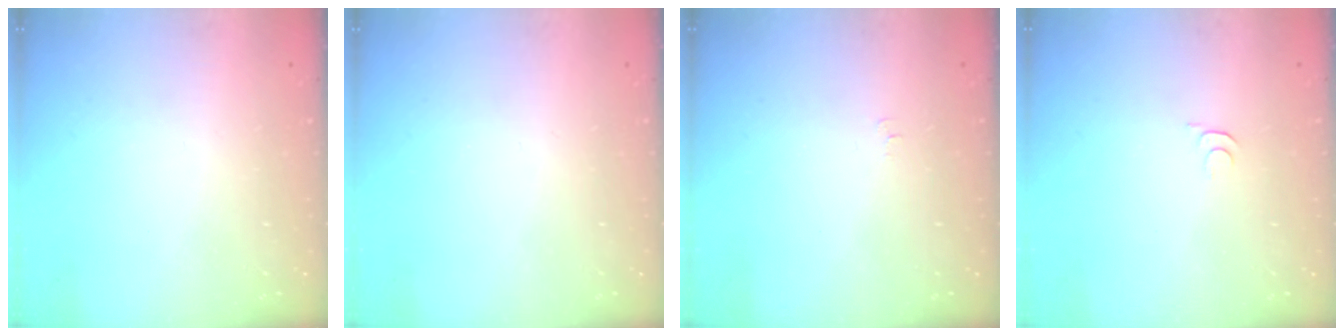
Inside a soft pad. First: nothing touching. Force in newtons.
{"total": 0.0}
{"total": 4.3, "press": 4.2, "slide": 0.6}
{"total": 3.5, "press": 3.5, "slide": 0.5}